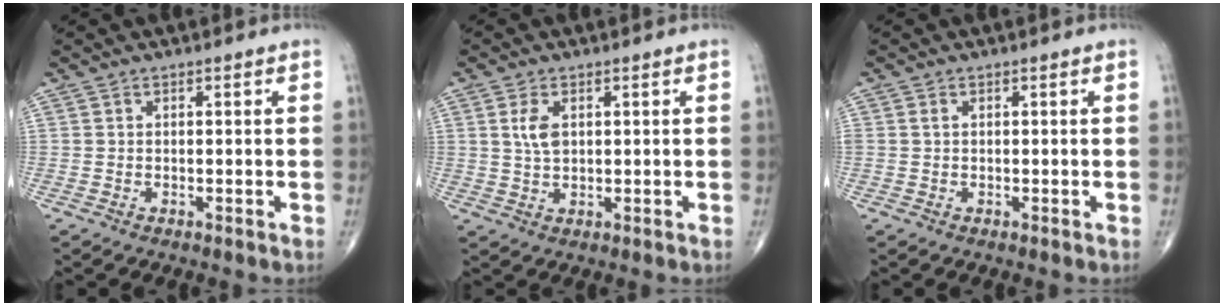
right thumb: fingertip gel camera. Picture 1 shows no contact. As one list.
[{"total": 3.8, "force": [1.1, 2.1, 3.0], "torque": [-0.061, -0.004, 0.023]}, {"total": 0.7, "force": [0.2, 0.4, 0.5], "torque": [-0.013, 0.005, 0.004]}]